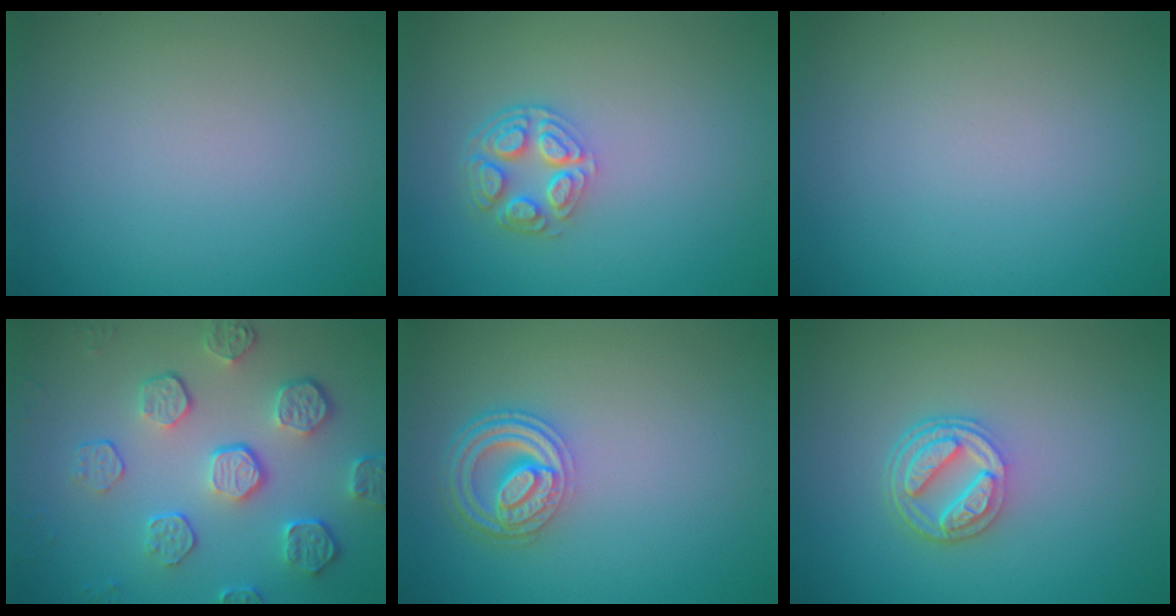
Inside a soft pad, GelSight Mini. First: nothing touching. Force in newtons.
{"total": 4.1, "press": 3.2, "slide": 2.6}
{"total": 0.0}
{"total": 5.8, "press": 4.2, "slide": 3.9}
{"total": 4.5, "press": 3.5, "slide": 2.7}
{"total": 4.2, "press": 3.2, "slide": 2.7}